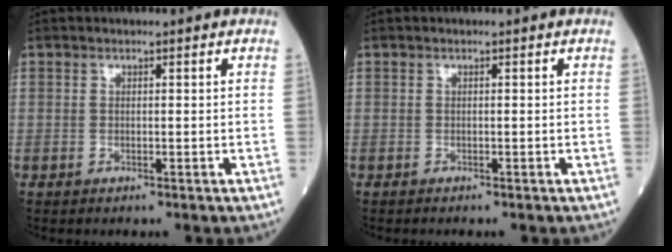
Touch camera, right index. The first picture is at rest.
{"total": 0.0}